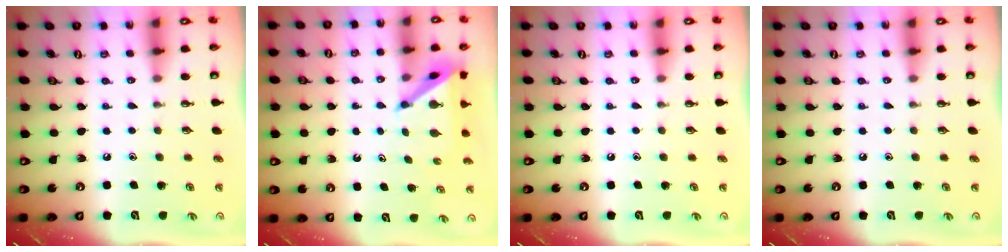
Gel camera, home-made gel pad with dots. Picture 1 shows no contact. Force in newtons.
{"total": 5.1, "press": 5.0, "slide": 0.4}
{"total": 0.0}
{"total": 0.0}